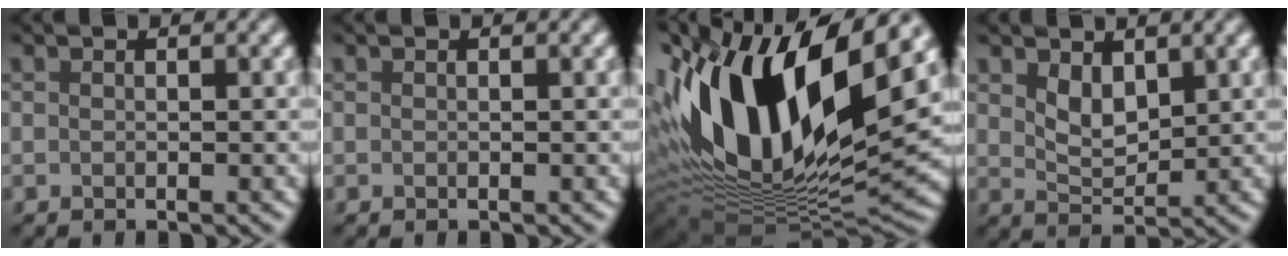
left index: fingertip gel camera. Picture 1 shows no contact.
{"total": 0.0}
{"total": 17.4, "force": [4.0, 8.1, 14.9], "torque": [-0.283, 0.012, 0.061]}
{"total": 2.7, "force": [1.4, 1.5, 1.8], "torque": [-0.037, -0.008, 0.031]}